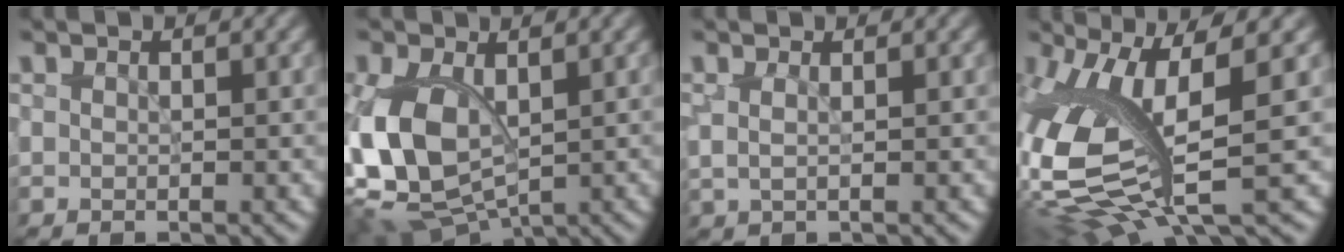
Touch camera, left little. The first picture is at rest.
{"total": 8.4, "force": [-0.2, 5.4, 6.4], "torque": [-0.152, -0.014, -0.005]}
{"total": 0.9, "force": [0.4, 0.3, 0.8], "torque": [-0.015, -0.002, 0.004]}
{"total": 12.3, "force": [0.5, 4.4, 11.5], "torque": [-0.256, -0.017, 0.015]}